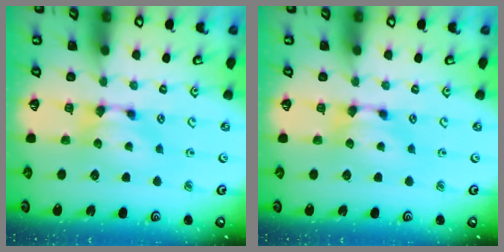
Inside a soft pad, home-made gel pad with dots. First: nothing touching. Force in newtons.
{"total": 0.0}